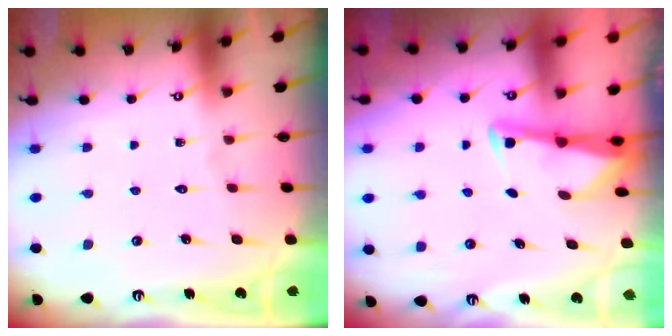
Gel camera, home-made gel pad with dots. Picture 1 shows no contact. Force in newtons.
{"total": 3.3, "press": 3.3, "slide": 0.4}